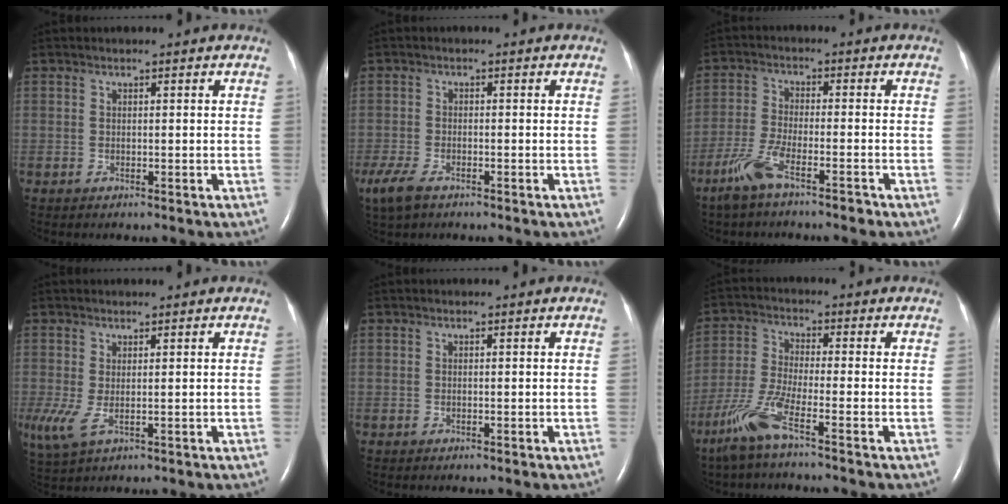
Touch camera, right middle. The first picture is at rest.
{"total": 6.4, "force": [-4.2, 2.6, 4.0], "torque": [-0.093, -0.015, -0.076]}
{"total": 6.3, "force": [-4.4, 0.9, 4.4], "torque": [-0.105, -0.008, -0.086]}
{"total": 5.1, "force": [-0.5, 1.9, 4.8], "torque": [-0.123, -0.006, 0.000]}
{"total": 0.0}
{"total": 7.3, "force": [-4.7, 0.0, 5.6], "torque": [-0.132, -0.016, -0.102]}